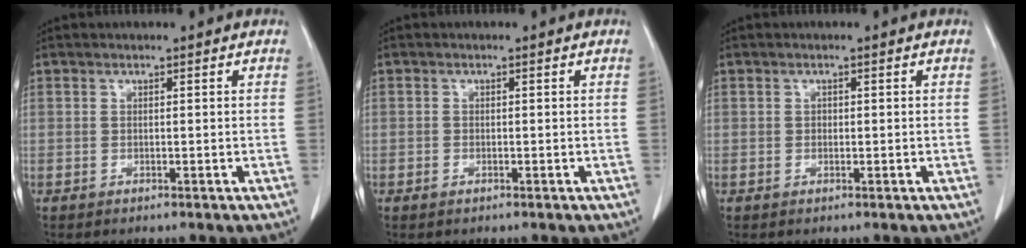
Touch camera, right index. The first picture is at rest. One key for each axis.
{"total": 0.9, "fx": -0.4, "fy": 0.6, "fz": 0.5, "tx": -0.011, "ty": 0.001, "tz": -0.006}
{"total": 0.7, "fx": -0.1, "fy": 0.6, "fz": 0.4, "tx": -0.011, "ty": 0.004, "tz": 0.000}